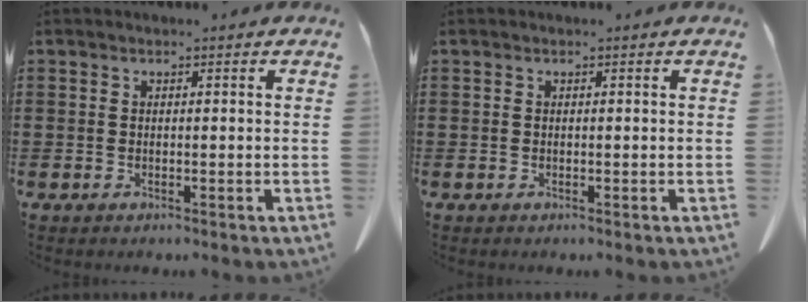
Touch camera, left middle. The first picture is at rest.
{"total": 0.0}